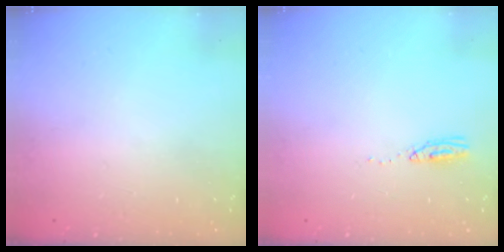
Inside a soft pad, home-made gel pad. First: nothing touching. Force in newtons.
{"total": 9.3, "press": 5.1, "slide": 7.7}